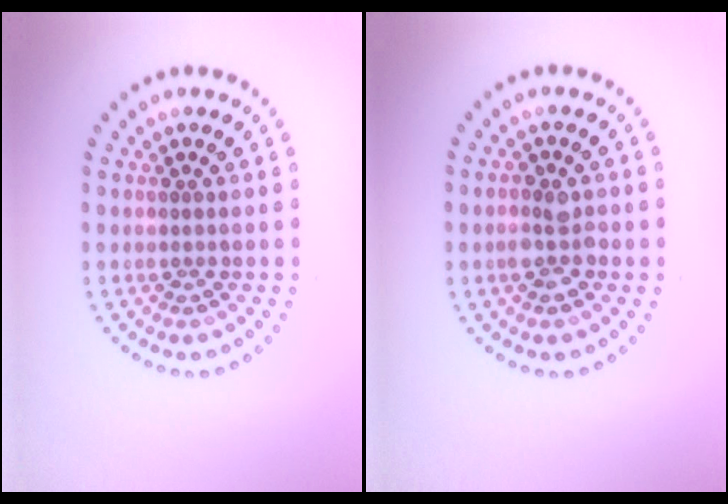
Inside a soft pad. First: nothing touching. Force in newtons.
{"total": 2.3, "press": 2.3, "slide": 0.5}